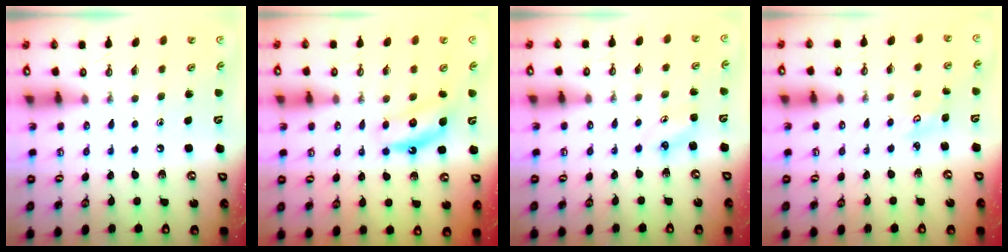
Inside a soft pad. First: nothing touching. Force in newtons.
{"total": 6.0, "press": 6.0, "slide": 0.8}
{"total": 4.0, "press": 4.0, "slide": 0.3}
{"total": 2.5, "press": 2.4, "slide": 0.3}